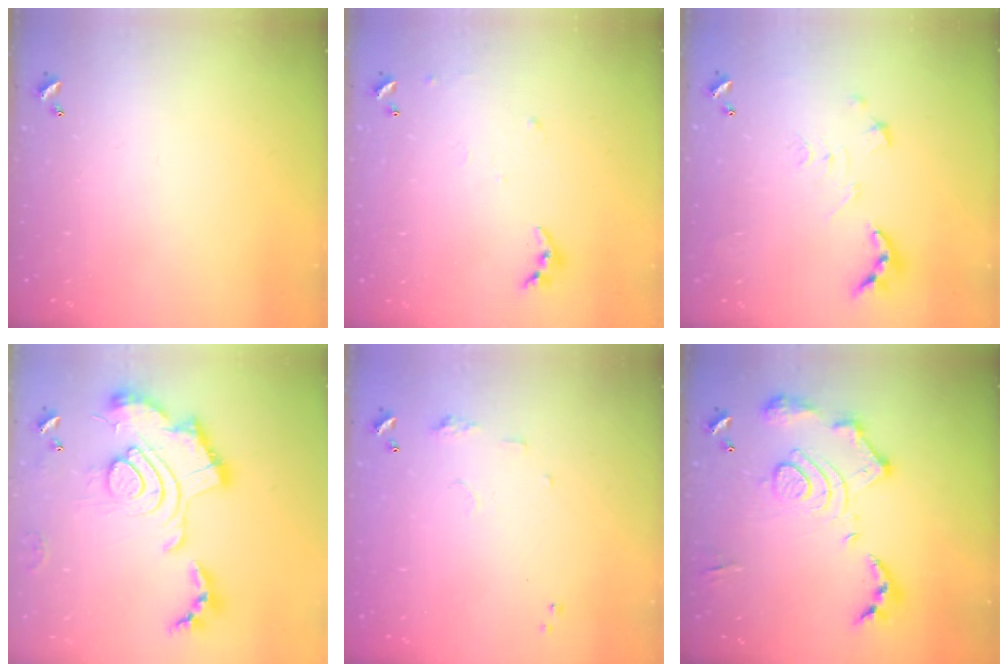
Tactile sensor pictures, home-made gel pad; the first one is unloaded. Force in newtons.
{"total": 5.7, "press": 5.6, "slide": 0.6}
{"total": 2.7, "press": 2.2, "slide": 1.5}
{"total": 2.5, "press": 1.9, "slide": 1.7}
{"total": 6.3, "press": 6.3, "slide": 0.7}
{"total": 16.6, "press": 16.6, "slide": 1.7}